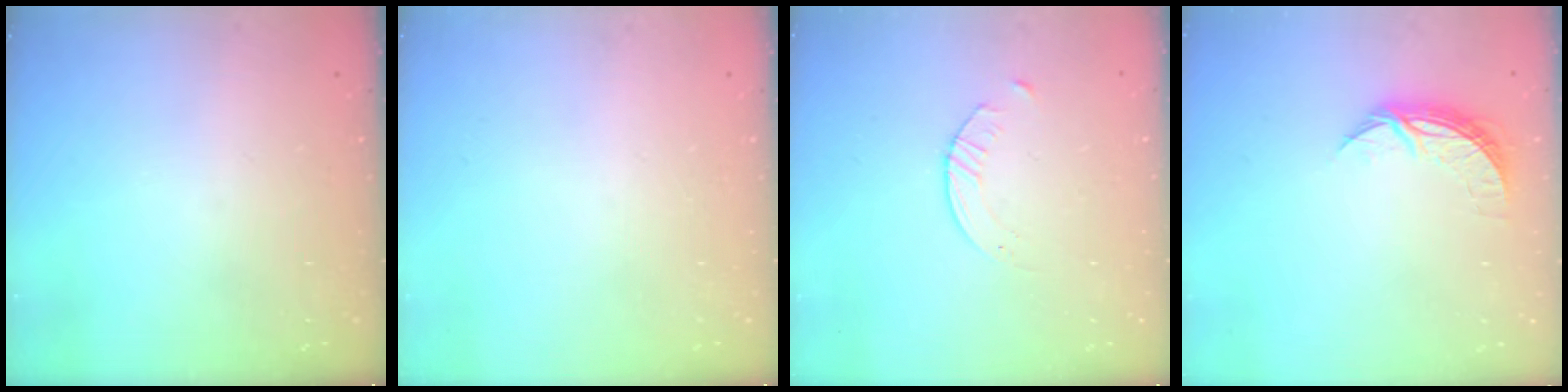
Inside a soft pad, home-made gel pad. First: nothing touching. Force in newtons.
{"total": 0.0}
{"total": 2.8, "press": 2.7, "slide": 0.3}
{"total": 6.8, "press": 6.8, "slide": 0.5}